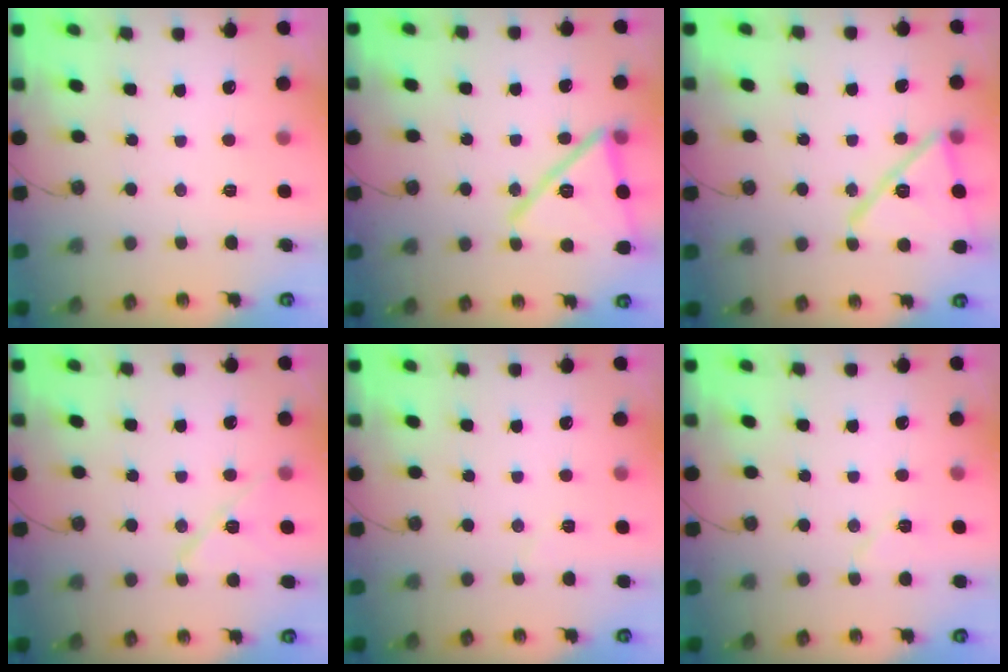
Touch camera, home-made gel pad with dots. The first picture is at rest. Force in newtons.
{"total": 18.6, "press": 18.2, "slide": 4.0}
{"total": 16.1, "press": 16.1, "slide": 0.7}
{"total": 10.6, "press": 10.5, "slide": 1.1}
{"total": 3.8, "press": 2.7, "slide": 2.7}
{"total": 6.7, "press": 6.4, "slide": 1.8}